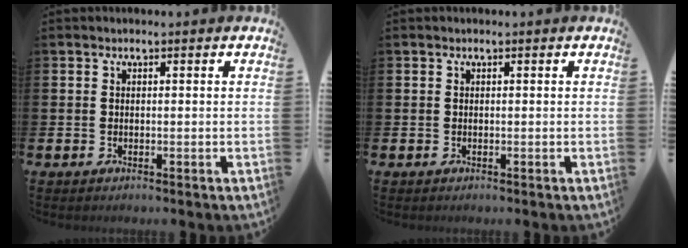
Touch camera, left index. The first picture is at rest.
{"total": 0.0}